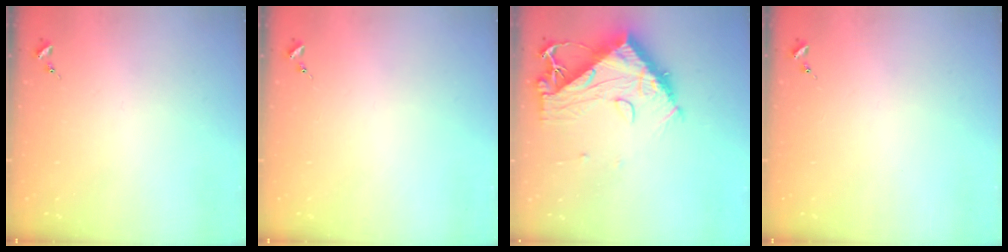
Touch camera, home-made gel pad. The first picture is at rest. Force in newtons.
{"total": 0.0}
{"total": 13.9, "press": 13.8, "slide": 1.3}
{"total": 0.0}